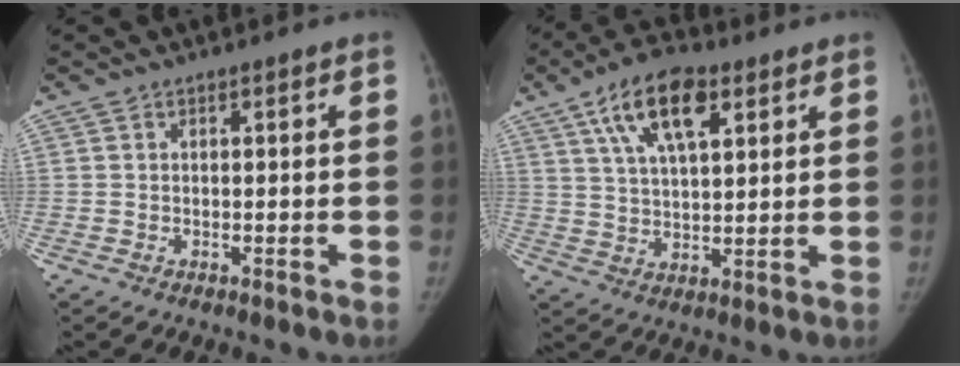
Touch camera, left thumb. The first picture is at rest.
{"total": 12.8, "force": [6.2, 5.5, 9.7], "torque": [-0.156, -0.008, 0.108]}